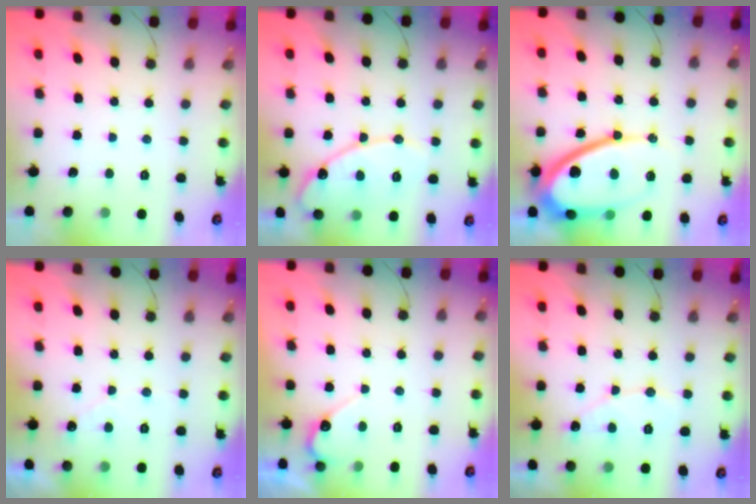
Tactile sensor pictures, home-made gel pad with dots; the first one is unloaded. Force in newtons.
{"total": 13.9, "press": 13.9, "slide": 0.9}
{"total": 21.0, "press": 20.9, "slide": 2.0}
{"total": 3.2, "press": 3.2, "slide": 0.1}
{"total": 6.7, "press": 6.7, "slide": 0.5}
{"total": 7.1, "press": 7.0, "slide": 0.4}